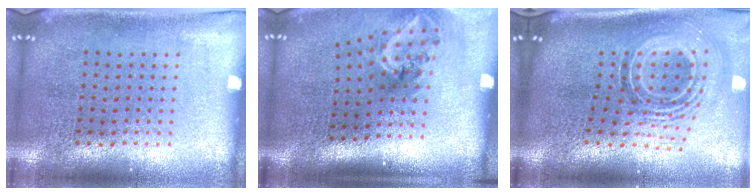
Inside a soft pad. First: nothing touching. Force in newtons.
{"total": 2.1, "press": 1.3, "slide": 1.6}
{"total": 2.0, "press": 1.5, "slide": 1.3}